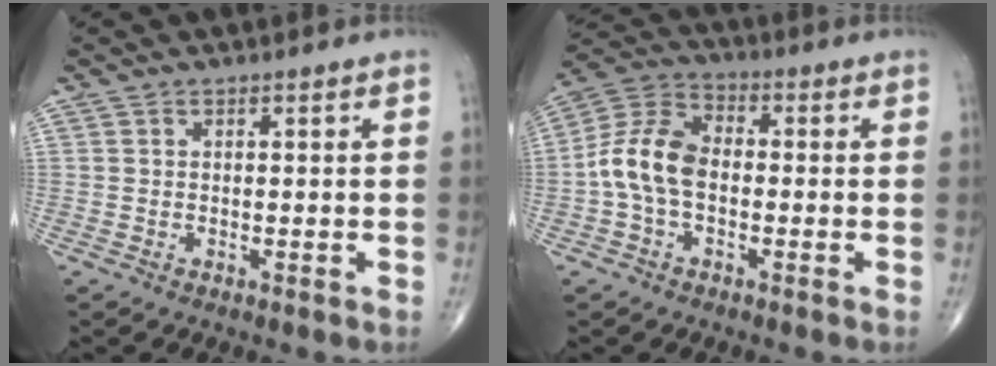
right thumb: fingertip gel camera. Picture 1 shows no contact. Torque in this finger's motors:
{"motor_torque": [1.33, 1.45, 0.77, -0.59, 0.10]}